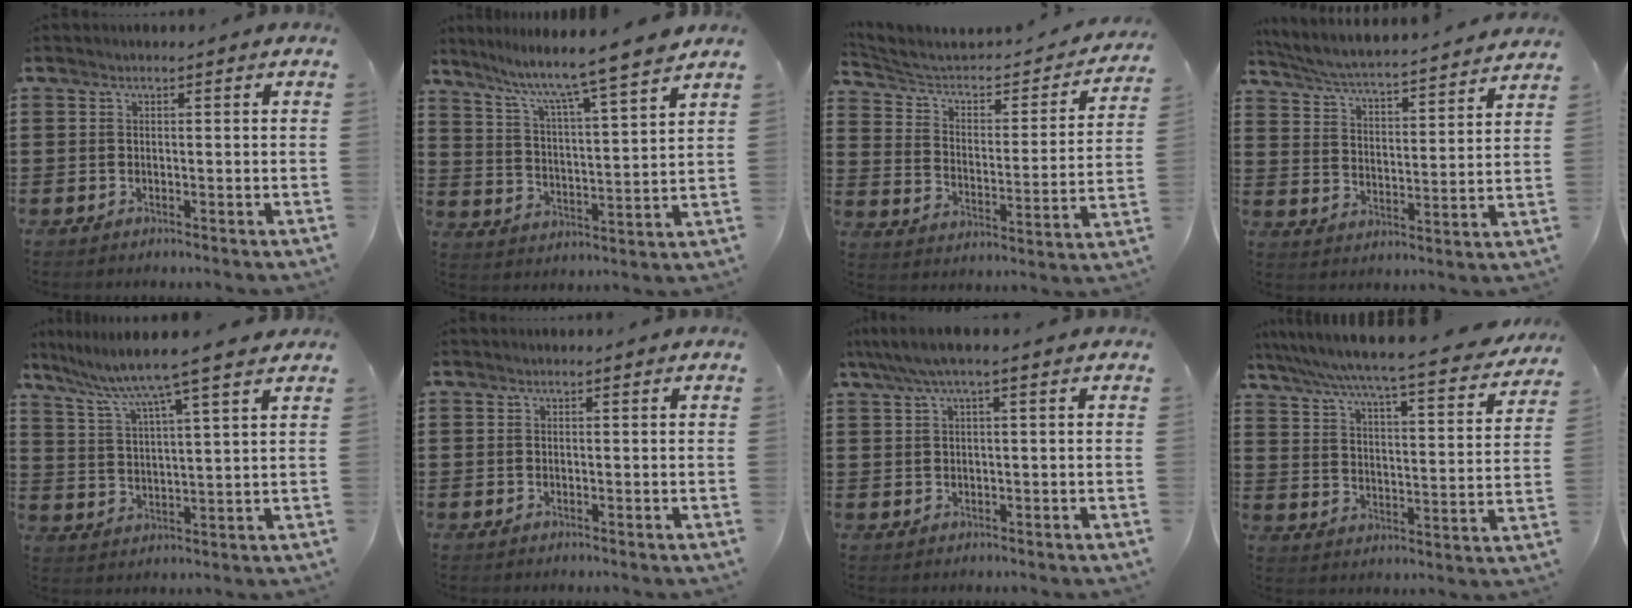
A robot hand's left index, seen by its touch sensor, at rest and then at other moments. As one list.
[{"total": 6.8, "force": [5.9, -1.0, 3.3], "torque": [-0.086, -0.051, 0.092]}, {"total": 3.9, "force": [3.0, 1.7, 1.8], "torque": [-0.057, -0.027, 0.040]}, {"total": 4.3, "force": [4.2, -0.4, 1.1], "torque": [-0.044, -0.038, 0.063]}, {"total": 7.3, "force": [6.1, -1.0, 3.9], "torque": [-0.098, -0.039, 0.099]}, {"total": 0.0}, {"total": 2.3, "force": [0.6, 0.2, 2.2], "torque": [-0.042, 0.000, 0.010]}, {"total": 5.8, "force": [5.2, -0.9, 2.4], "torque": [-0.072, -0.049, 0.081]}]